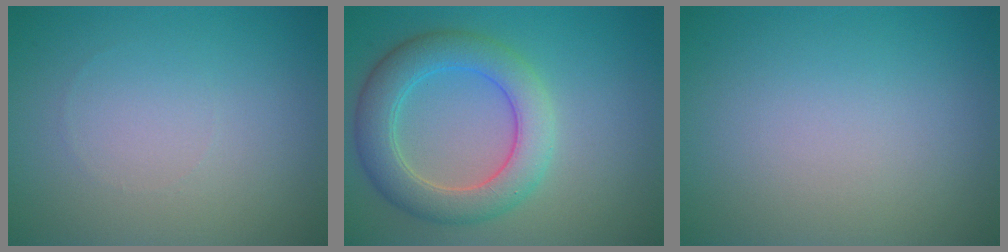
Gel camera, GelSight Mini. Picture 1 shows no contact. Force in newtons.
{"total": 5.7, "press": 5.7, "slide": 0.2}
{"total": 0.0}